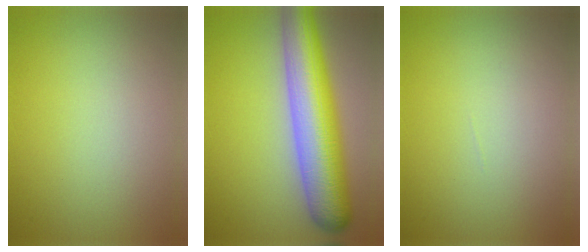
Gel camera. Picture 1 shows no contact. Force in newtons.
{"total": 10.2, "press": 10.2, "slide": 0.4}
{"total": 0.0}